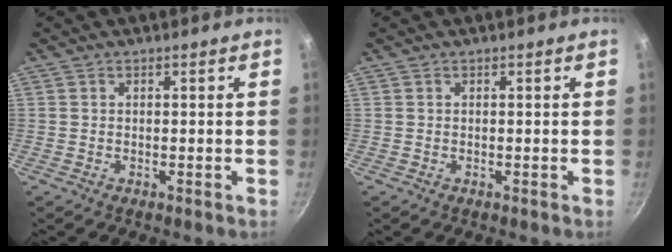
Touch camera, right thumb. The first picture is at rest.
{"total": 0.0}